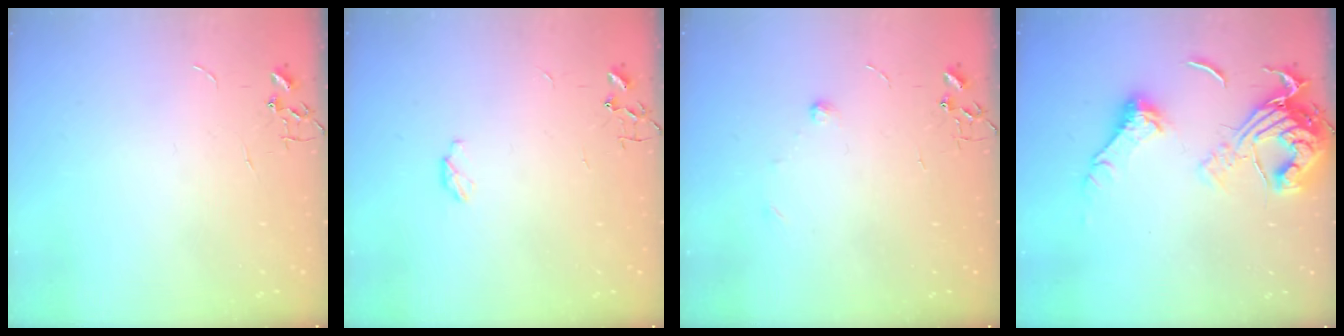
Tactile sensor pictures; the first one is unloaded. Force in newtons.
{"total": 3.8, "press": 3.8, "slide": 0.6}
{"total": 4.9, "press": 4.8, "slide": 1.1}
{"total": 16.8, "press": 16.7, "slide": 1.8}